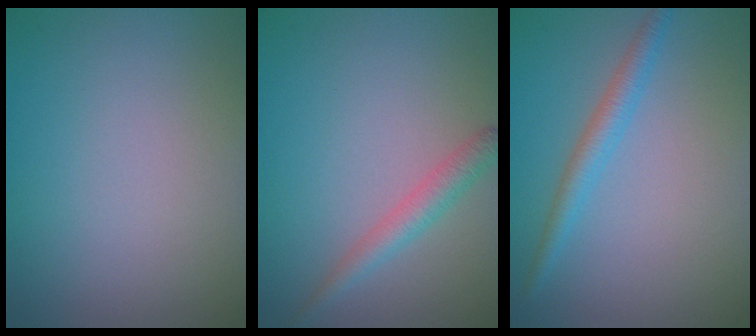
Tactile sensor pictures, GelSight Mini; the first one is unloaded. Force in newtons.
{"total": 2.2, "press": 2.2, "slide": 0.1}
{"total": 2.0, "press": 2.0, "slide": 0.1}